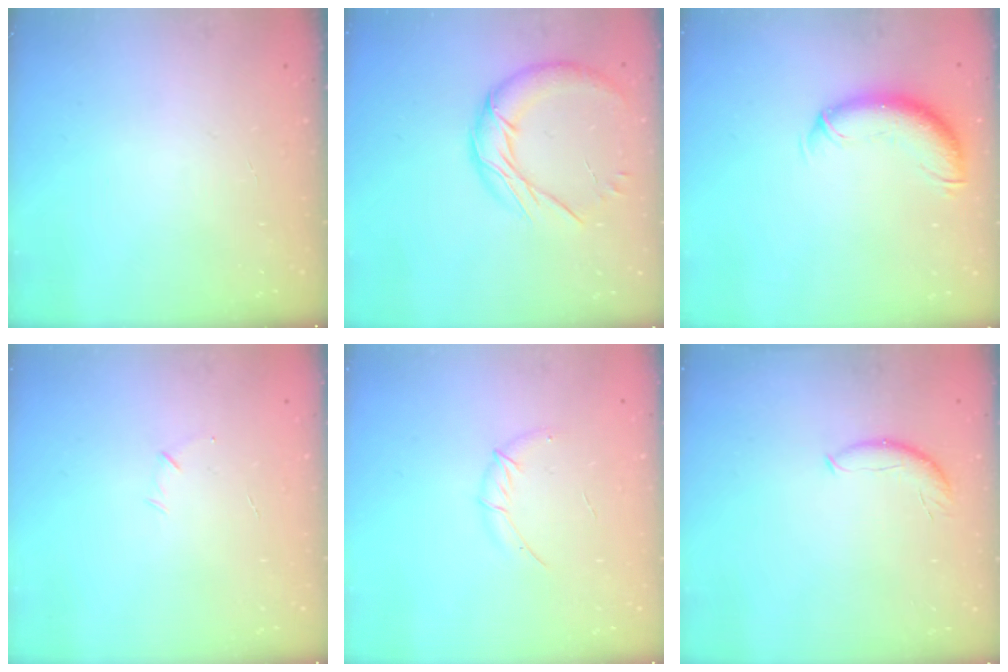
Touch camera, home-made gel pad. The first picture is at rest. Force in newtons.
{"total": 13.2, "press": 13.2, "slide": 1.2}
{"total": 11.1, "press": 10.9, "slide": 2.0}
{"total": 3.8, "press": 3.7, "slide": 1.0}
{"total": 6.2, "press": 6.0, "slide": 1.5}
{"total": 6.8, "press": 6.8, "slide": 0.5}